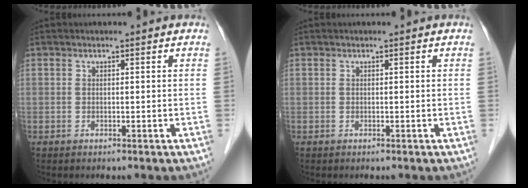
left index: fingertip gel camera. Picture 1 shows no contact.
{"total": 0.0}